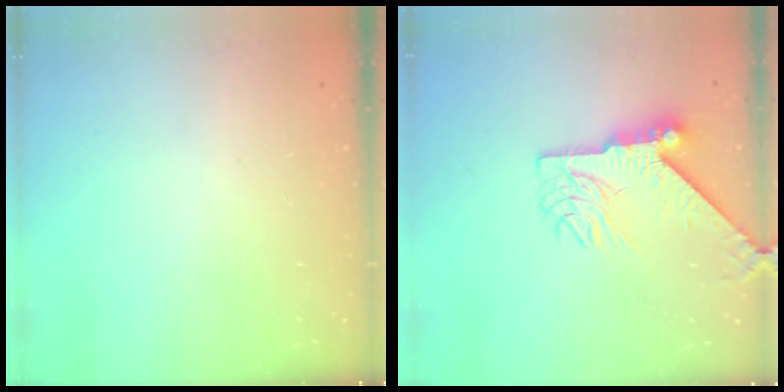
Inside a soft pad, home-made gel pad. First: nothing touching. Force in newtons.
{"total": 10.2, "press": 10.1, "slide": 1.6}